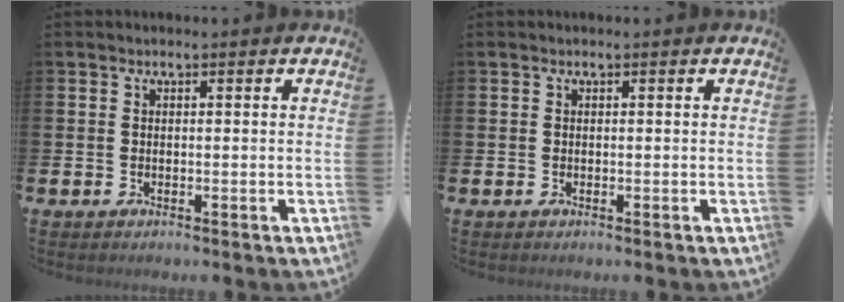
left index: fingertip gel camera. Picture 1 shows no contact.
{"total": 0.0}